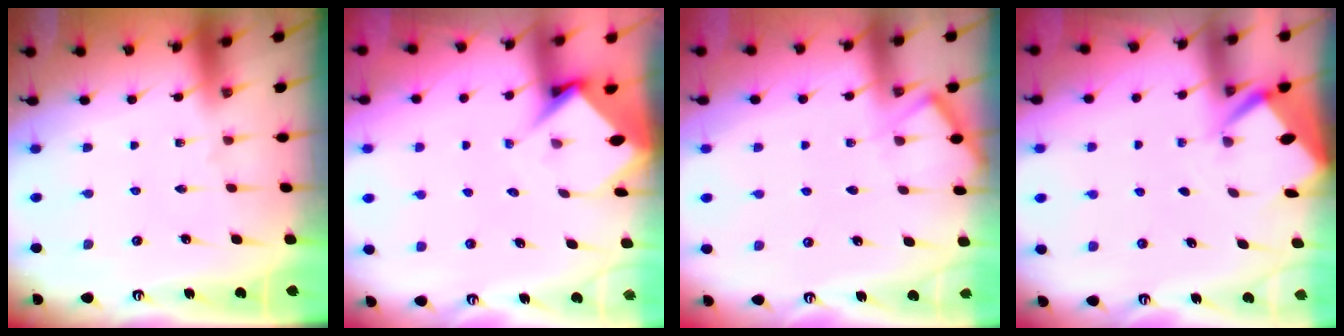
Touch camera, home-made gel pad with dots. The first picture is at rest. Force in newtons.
{"total": 5.8, "press": 5.7, "slide": 0.4}
{"total": 6.1, "press": 6.1, "slide": 0.4}
{"total": 2.7, "press": 2.7, "slide": 0.3}